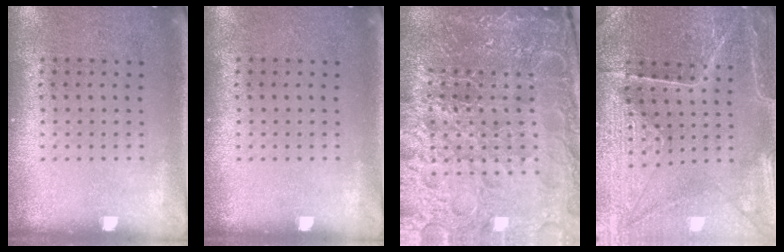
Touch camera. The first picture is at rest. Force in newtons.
{"total": 0.0}
{"total": 6.3, "press": 5.6, "slide": 3.0}
{"total": 3.5, "press": 3.5, "slide": 0.2}